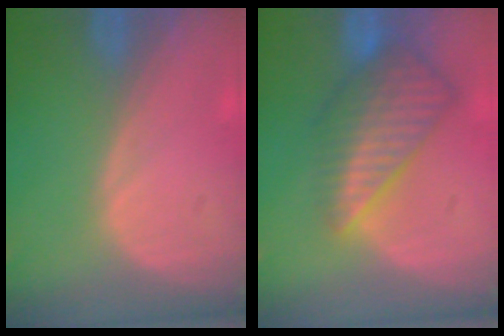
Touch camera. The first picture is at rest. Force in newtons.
{"total": 8.4, "press": 7.3, "slide": 4.1}